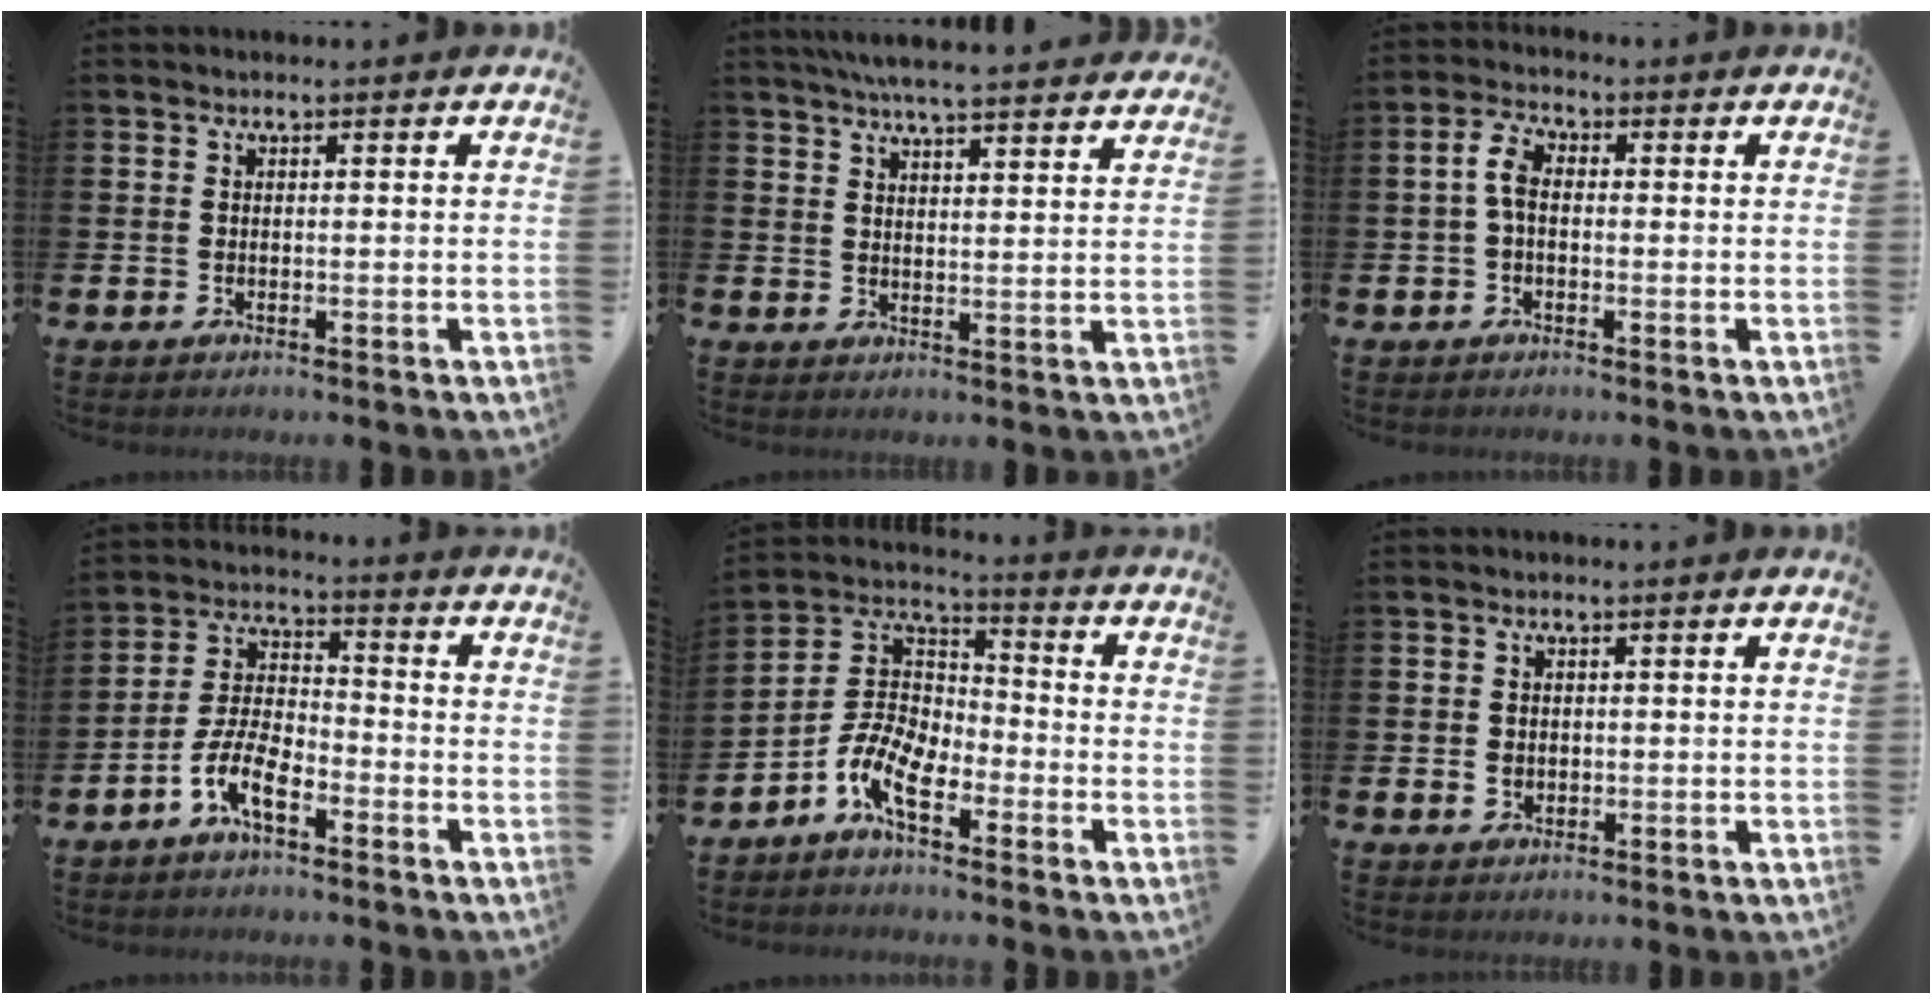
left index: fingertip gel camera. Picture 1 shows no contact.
{"total": 6.2, "force": [6.0, 0.0, 1.6], "torque": [-0.043, -0.028, 0.107]}
{"total": 4.0, "force": [0.2, 2.3, 3.3], "torque": [-0.057, 0.007, -0.001]}
{"total": 6.5, "force": [-3.9, 2.3, 4.6], "torque": [-0.116, -0.006, -0.080]}
{"total": 7.4, "force": [-4.9, 3.4, 4.4], "torque": [-0.122, -0.009, -0.106]}
{"total": 1.5, "force": [0.0, 1.3, 0.6], "torque": [-0.013, 0.010, -0.003]}